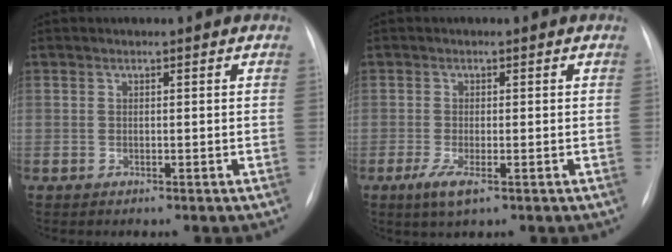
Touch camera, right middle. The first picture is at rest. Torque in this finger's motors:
{"motor_torque": [0.92, -0.59, 0.30, 0.07]}